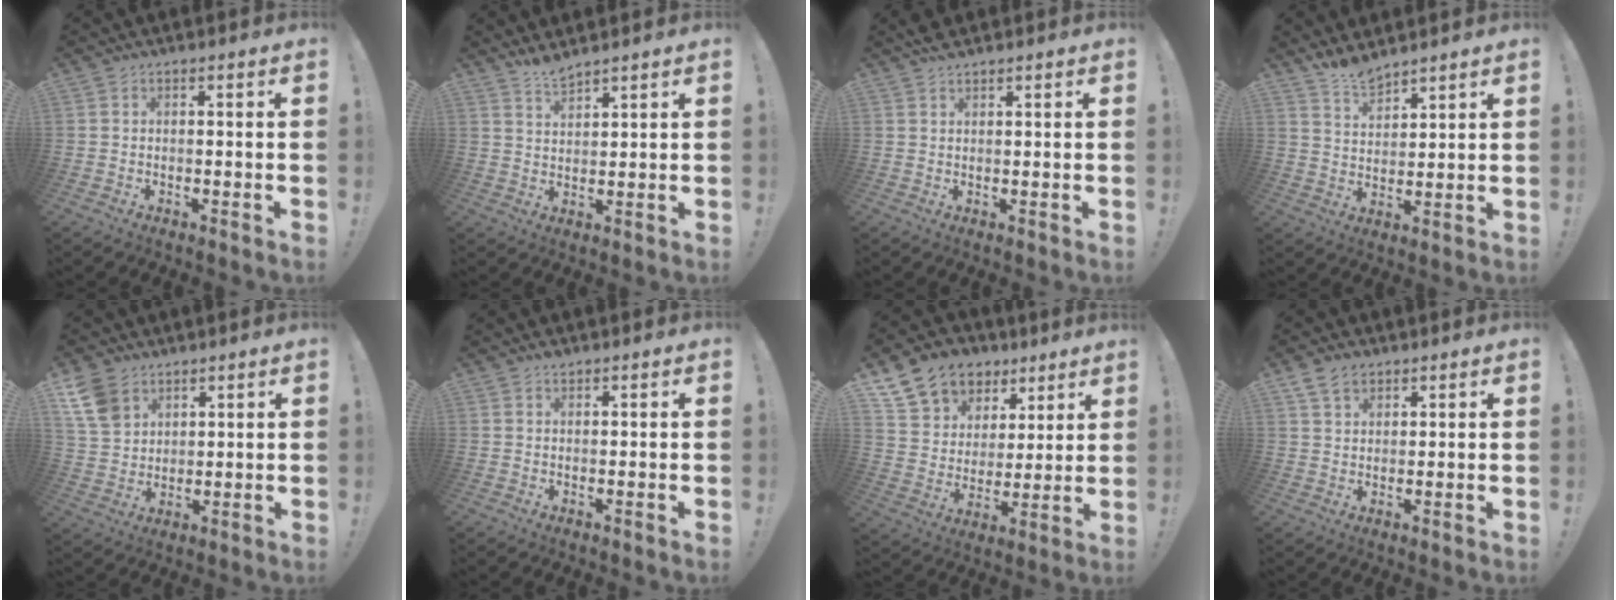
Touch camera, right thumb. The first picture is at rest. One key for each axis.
{"total": 4.3, "fx": 4.0, "fy": 0.7, "fz": 1.4, "tx": -0.022, "ty": -0.025, "tz": 0.071}
{"total": 2.1, "fx": 1.8, "fy": 0.7, "fz": 0.9, "tx": -0.012, "ty": -0.008, "tz": 0.032}
{"total": 7.2, "fx": 6.7, "fy": 2.0, "fz": 1.6, "tx": -0.034, "ty": -0.045, "tz": 0.126}
{"total": 10.3, "fx": 6.3, "fy": 6.9, "fz": 4.4, "tx": -0.088, "ty": -0.029, "tz": 0.127}
{"total": 1.0, "fx": 0.9, "fy": 0.4, "fz": 0.1, "tx": 0.003, "ty": 0.000, "tz": 0.016}
{"total": 13.1, "fx": 8.0, "fy": 9.8, "fz": 3.3, "tx": -0.062, "ty": -0.056, "tz": 0.168}
{"total": 5.5, "fx": 3.5, "fy": 3.6, "fz": 2.3, "tx": -0.034, "ty": -0.011, "tz": 0.065}